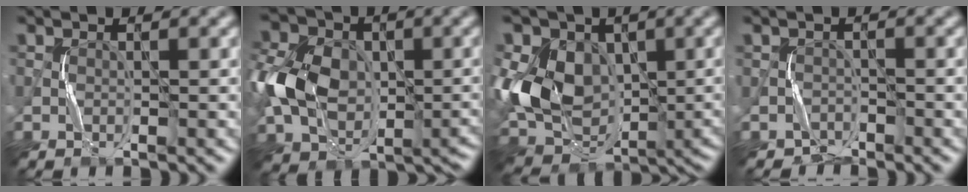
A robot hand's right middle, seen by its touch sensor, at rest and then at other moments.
{"total": 12.2, "force": [-1.5, 9.0, 8.1], "torque": [-0.171, -0.010, -0.035]}
{"total": 13.4, "force": [1.2, 9.6, 9.3], "torque": [-0.200, -0.001, 0.018]}
{"total": 1.4, "force": [-1.1, 0.7, -0.6], "torque": [0.019, 0.002, -0.025]}